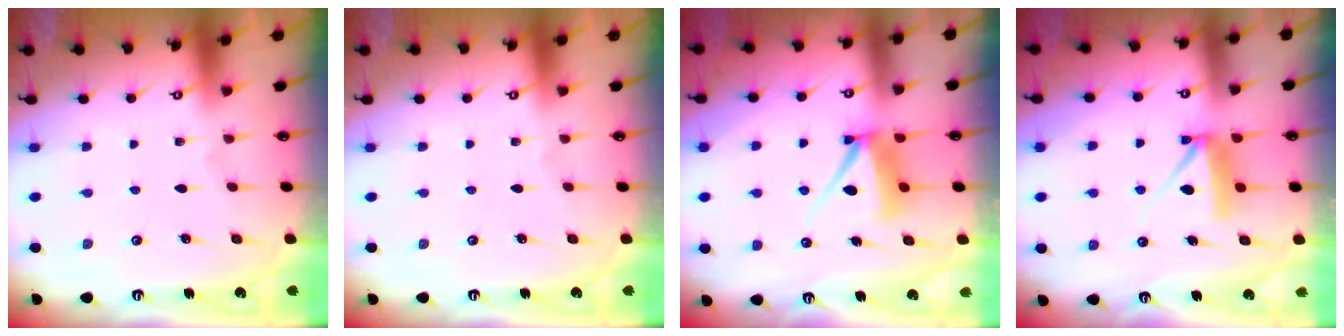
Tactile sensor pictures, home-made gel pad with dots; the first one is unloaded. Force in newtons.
{"total": 0.0}
{"total": 9.0, "press": 9.0, "slide": 0.7}
{"total": 8.4, "press": 8.4, "slide": 0.1}